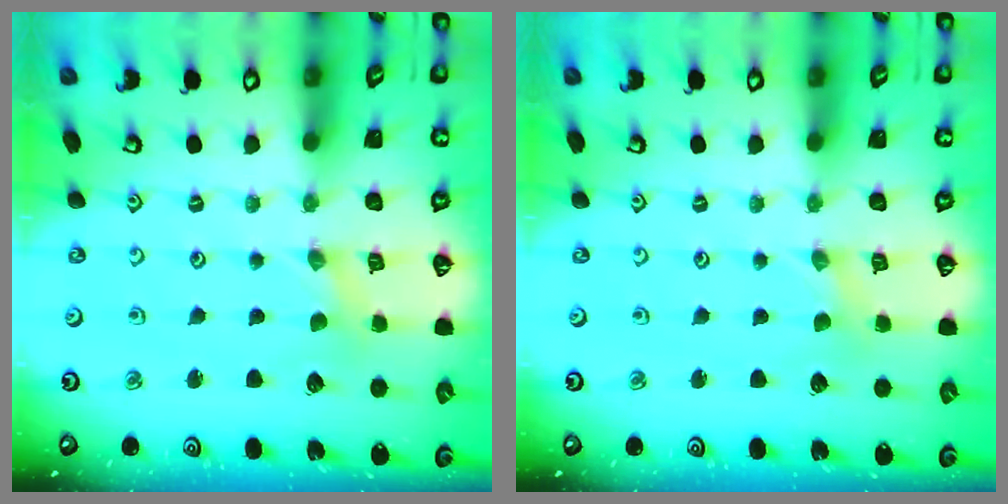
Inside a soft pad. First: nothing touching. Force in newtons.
{"total": 0.0}